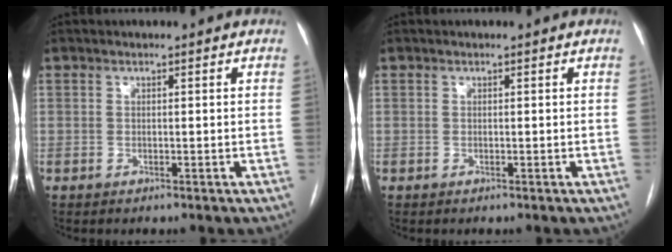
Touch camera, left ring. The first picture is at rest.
{"total": 0.0}